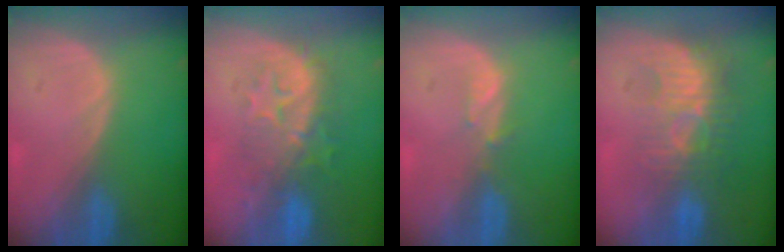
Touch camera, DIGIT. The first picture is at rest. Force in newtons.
{"total": 8.5, "press": 8.2, "slide": 1.9}
{"total": 1.5, "press": 1.4, "slide": 0.2}
{"total": 9.1, "press": 8.2, "slide": 3.9}